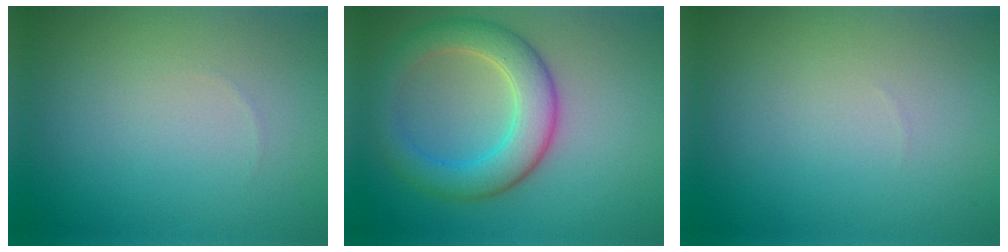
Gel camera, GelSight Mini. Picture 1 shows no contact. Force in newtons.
{"total": 5.7, "press": 5.7, "slide": 0.1}
{"total": 0.0}